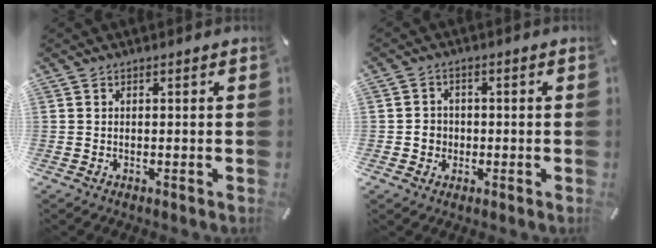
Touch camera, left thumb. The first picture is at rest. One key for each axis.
{"total": 3.6, "fx": -0.8, "fy": 3.5, "fz": 0.6, "tx": -0.007, "ty": 0.004, "tz": -0.018}